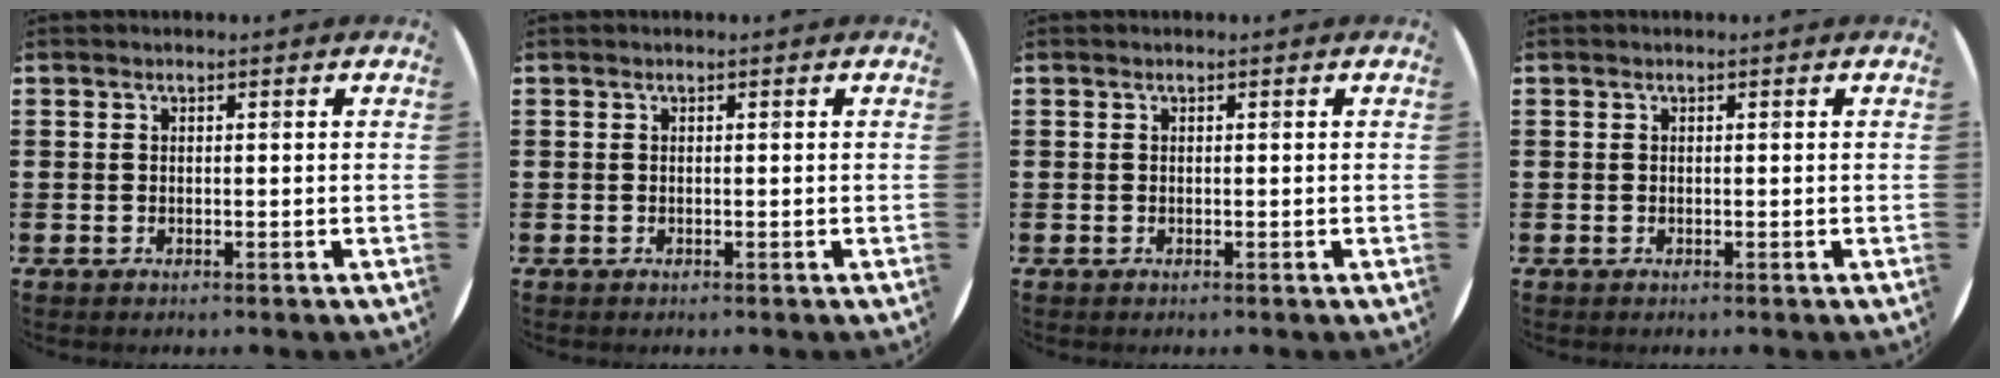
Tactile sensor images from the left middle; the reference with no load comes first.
{"total": 0.0}
{"total": 0.0}
{"total": 0.0}